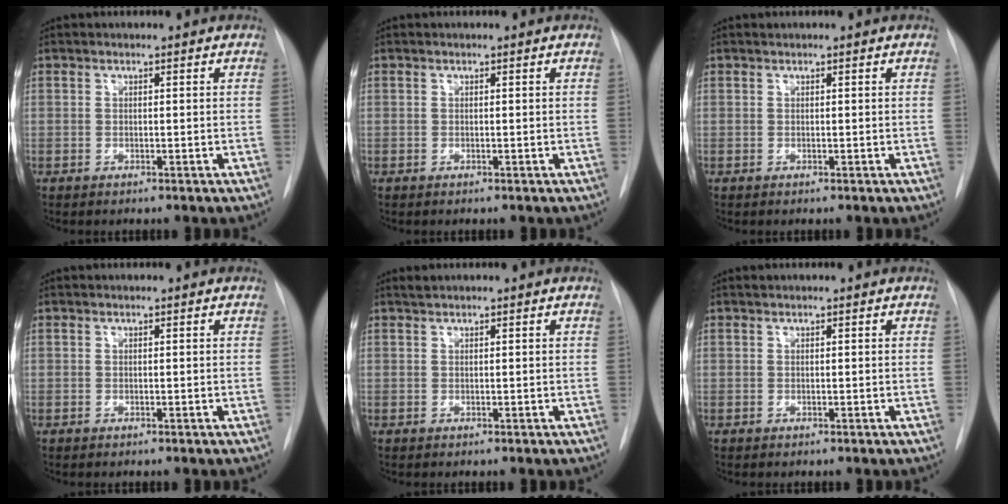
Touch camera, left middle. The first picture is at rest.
{"total": 0.0}
{"total": 0.0}
{"total": 0.0}
{"total": 0.6, "force": [0.5, 0.0, 0.1], "torque": [-0.005, 0.006, 0.013]}
{"total": 0.0}